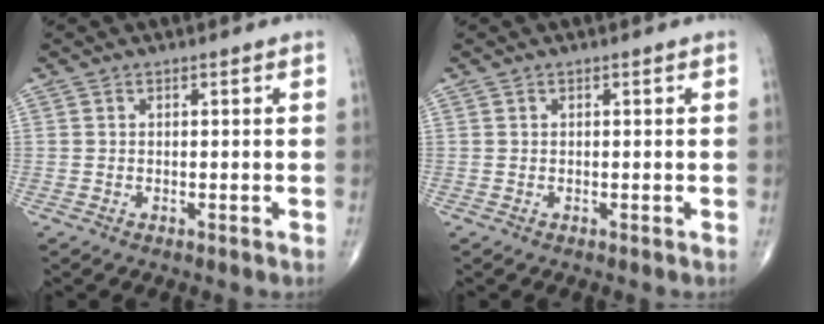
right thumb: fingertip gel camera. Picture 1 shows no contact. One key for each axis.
{"total": 0.0}